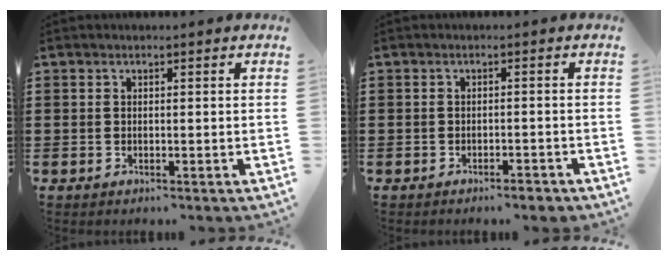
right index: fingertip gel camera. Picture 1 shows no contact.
{"total": 1.4, "force": [-1.3, 0.1, 0.6], "torque": [-0.017, -0.003, -0.024]}